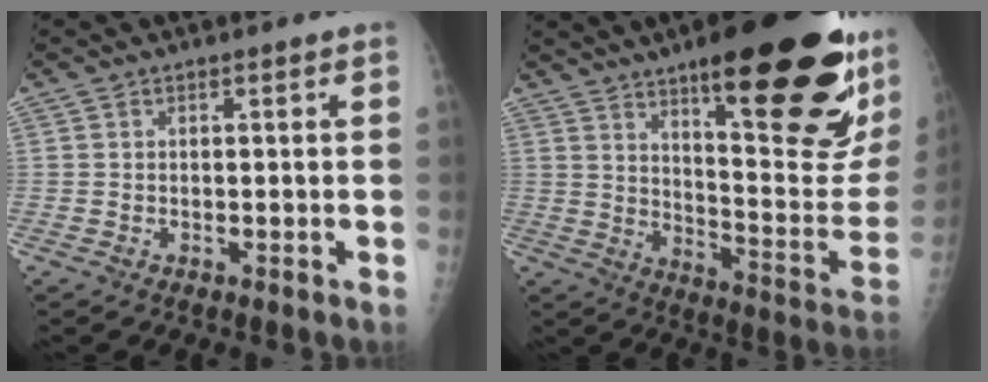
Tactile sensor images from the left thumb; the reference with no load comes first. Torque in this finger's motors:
{"motor_torque": [2.79, 1.57, 1.66, -1.11, 0.40]}